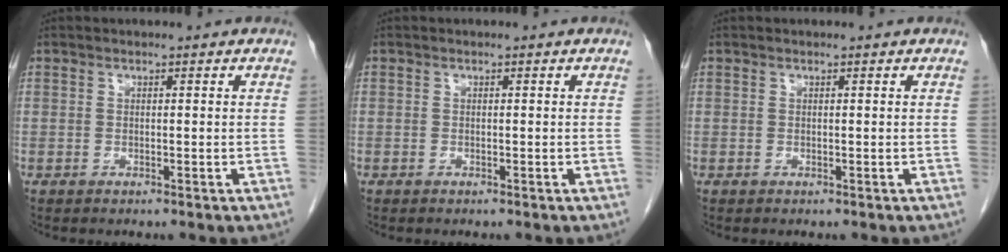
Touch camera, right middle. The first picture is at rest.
{"total": 0.0}
{"total": 0.0}